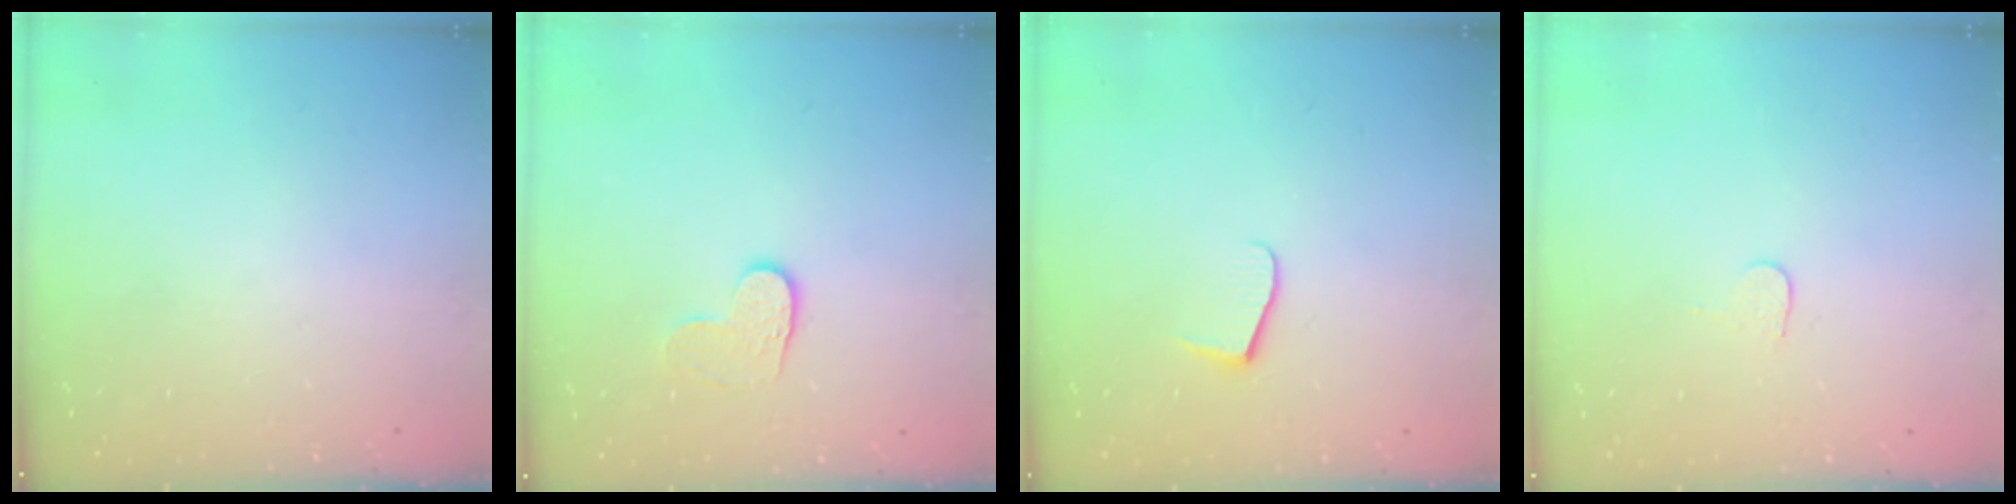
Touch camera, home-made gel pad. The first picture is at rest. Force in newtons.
{"total": 4.3, "press": 4.3, "slide": 0.5}
{"total": 7.0, "press": 6.9, "slide": 0.5}
{"total": 4.9, "press": 4.9, "slide": 0.3}